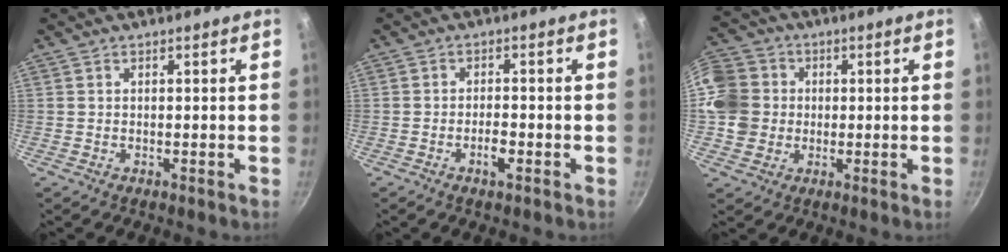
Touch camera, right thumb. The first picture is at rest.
{"total": 2.9, "force": [-1.4, 1.0, 2.3], "torque": [-0.037, 0.012, -0.025]}
{"total": 12.1, "force": [0.7, 11.0, 4.9], "torque": [-0.082, 0.018, 0.001]}